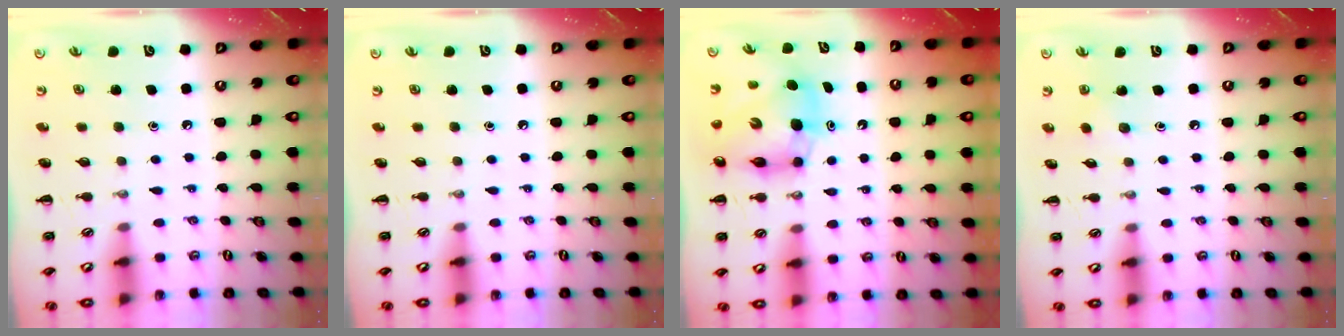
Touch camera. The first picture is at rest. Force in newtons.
{"total": 0.0}
{"total": 9.4, "press": 9.0, "slide": 2.7}
{"total": 3.8, "press": 3.6, "slide": 1.1}